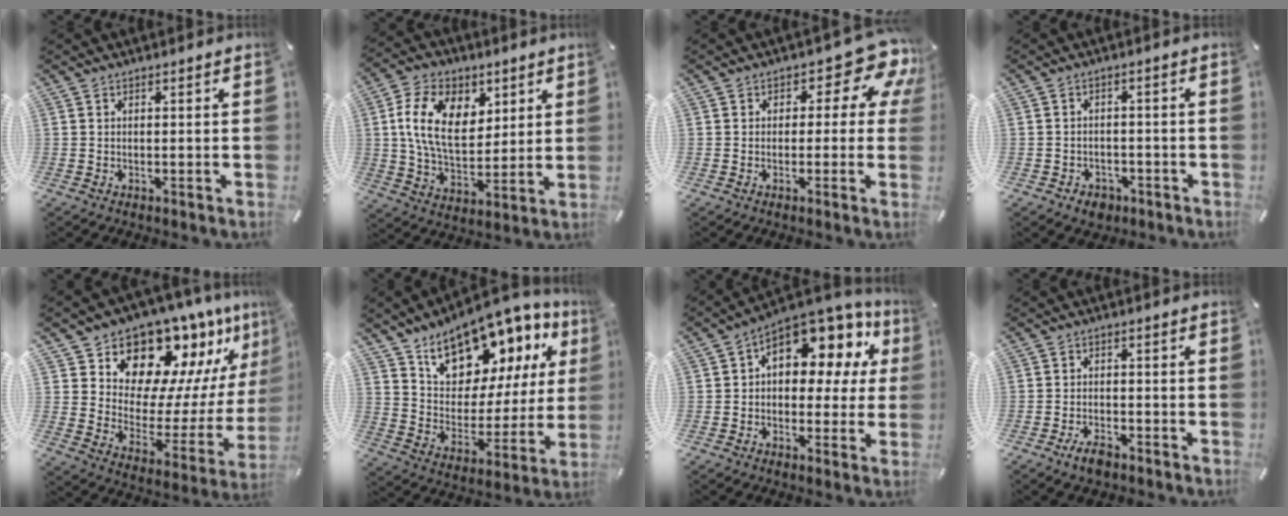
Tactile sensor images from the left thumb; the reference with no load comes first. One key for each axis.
{"total": 15.1, "fx": 4.8, "fy": 10.3, "fz": 10.0, "tx": -0.181, "ty": 0.006, "tz": 0.087}
{"total": 10.5, "fx": 3.8, "fy": 5.7, "fz": 7.9, "tx": -0.092, "ty": -0.022, "tz": 0.063}
{"total": 3.7, "fx": -2.1, "fy": 2.8, "fz": 1.2, "tx": -0.024, "ty": 0.008, "tz": -0.041}
{"total": 16.3, "fx": 13.9, "fy": 7.6, "fz": 3.6, "tx": -0.043, "ty": -0.141, "tz": 0.237}
{"total": 14.3, "fx": 11.8, "fy": 7.1, "fz": 3.9, "tx": -0.063, "ty": -0.113, "tz": 0.206}
{"total": 12.1, "fx": 5.7, "fy": 7.5, "fz": 7.6, "tx": -0.100, "ty": -0.049, "tz": 0.101}
{"total": 3.9, "fx": -2.9, "fy": 1.8, "fz": 2.0, "tx": -0.037, "ty": 0.016, "tz": -0.055}